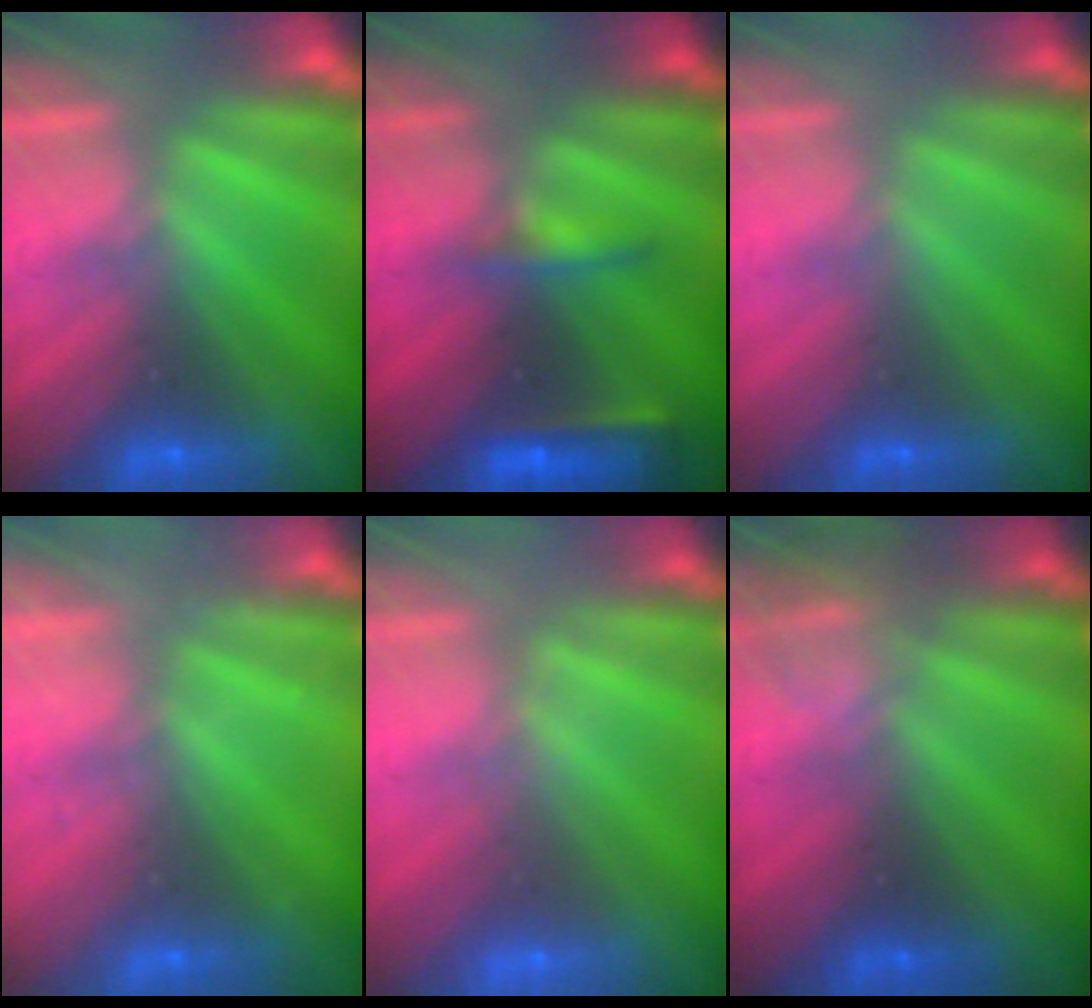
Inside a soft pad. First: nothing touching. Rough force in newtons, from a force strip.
{"total": 8.3}
{"total": 2.0}
{"total": 2.2}
{"total": 1.9}
{"total": 2.3}